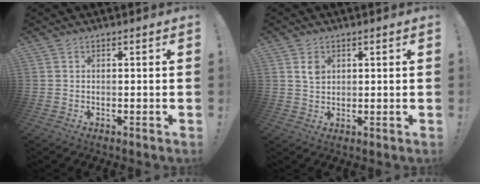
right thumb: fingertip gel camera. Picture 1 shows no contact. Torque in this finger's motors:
{"motor_torque": [0.24, 0.14, 0.07, -0.02, 0.00]}